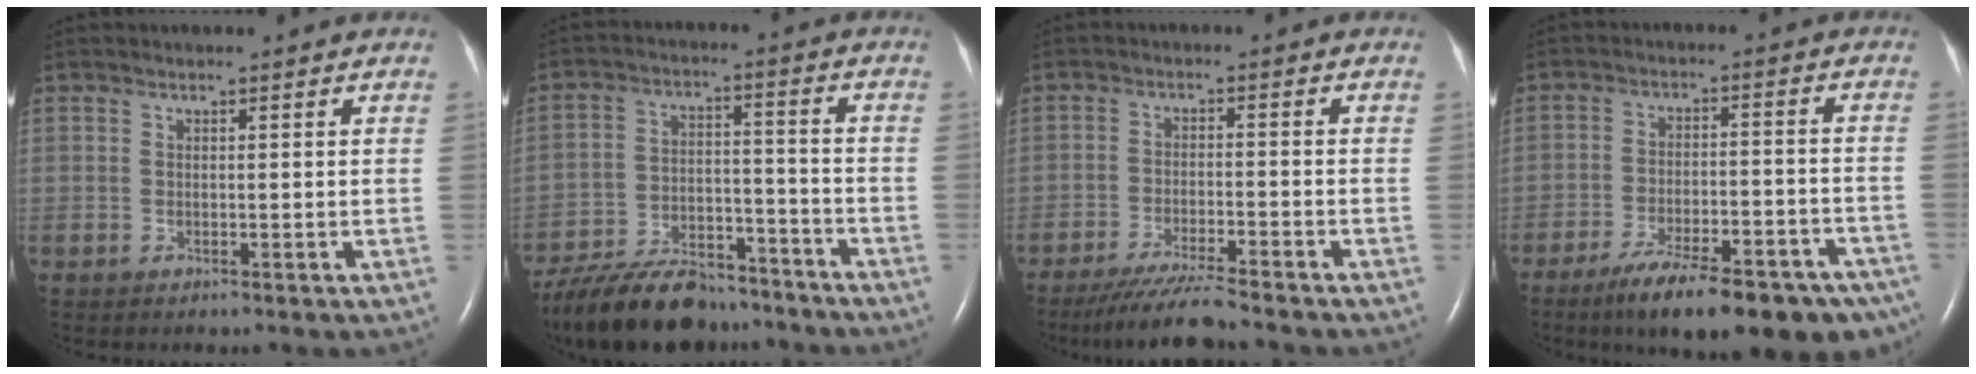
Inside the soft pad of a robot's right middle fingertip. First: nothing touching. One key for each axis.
{"total": 16.1, "fx": -14.0, "fy": 5.0, "fz": 6.2, "tx": -0.120, "ty": 0.001, "tz": -0.225}
{"total": 7.2, "fx": -6.5, "fy": -0.6, "fz": 3.1, "tx": -0.055, "ty": -0.027, "tz": -0.115}
{"total": 19.4, "fx": -14.3, "fy": 5.0, "fz": 12.1, "tx": -0.128, "ty": 0.004, "tz": -0.202}